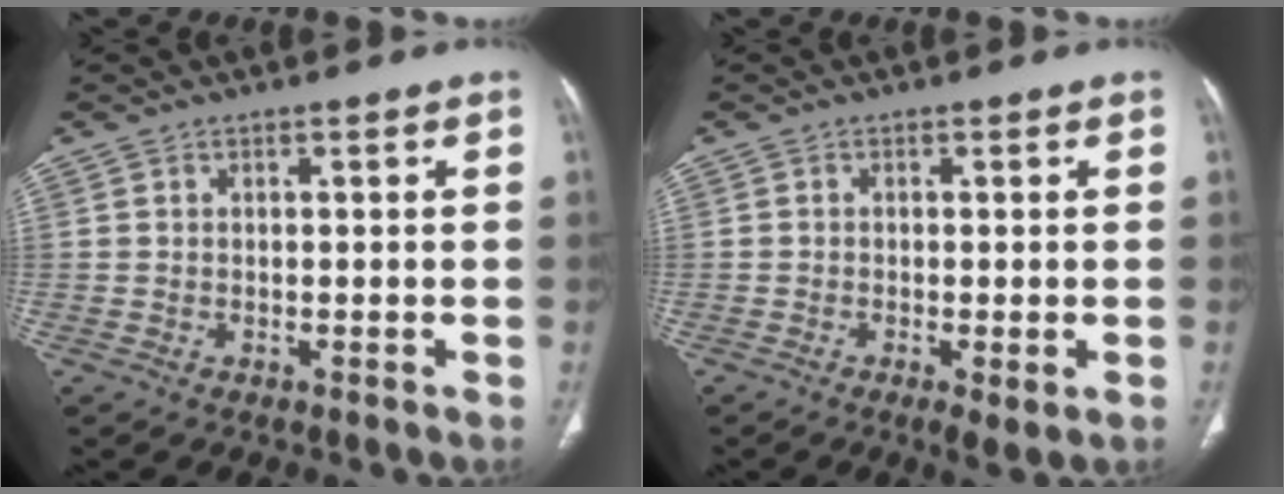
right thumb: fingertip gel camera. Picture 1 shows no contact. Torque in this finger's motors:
{"motor_torque": [0.05, -0.10, -0.22, -0.06, -0.01]}